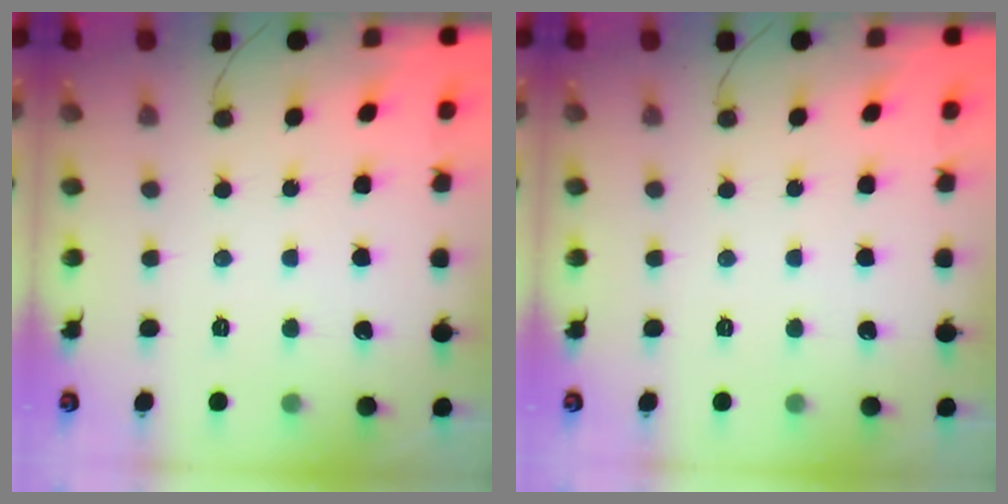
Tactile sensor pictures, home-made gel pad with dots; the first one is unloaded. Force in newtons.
{"total": 0.0}